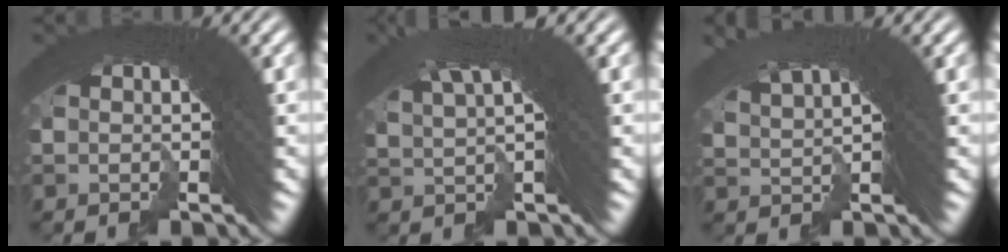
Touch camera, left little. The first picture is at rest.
{"total": 5.0, "force": [4.1, -0.4, 2.7], "torque": [-0.033, 0.034, 0.069]}
{"total": 4.4, "force": [4.0, -0.1, 1.8], "torque": [-0.020, 0.032, 0.067]}